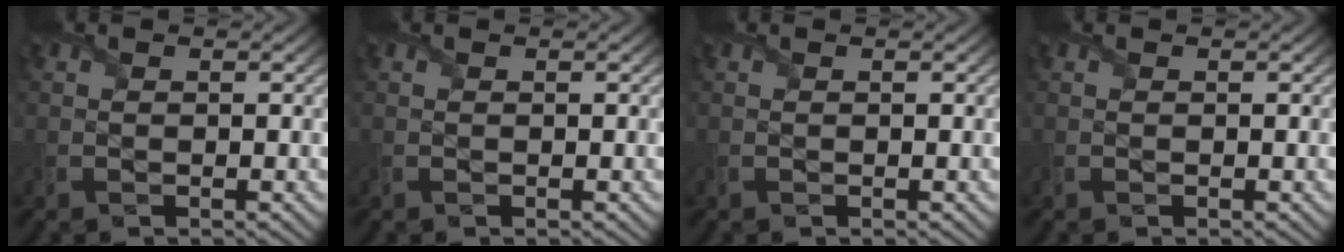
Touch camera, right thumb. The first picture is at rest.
{"total": 0.0}
{"total": 0.0}
{"total": 0.0}